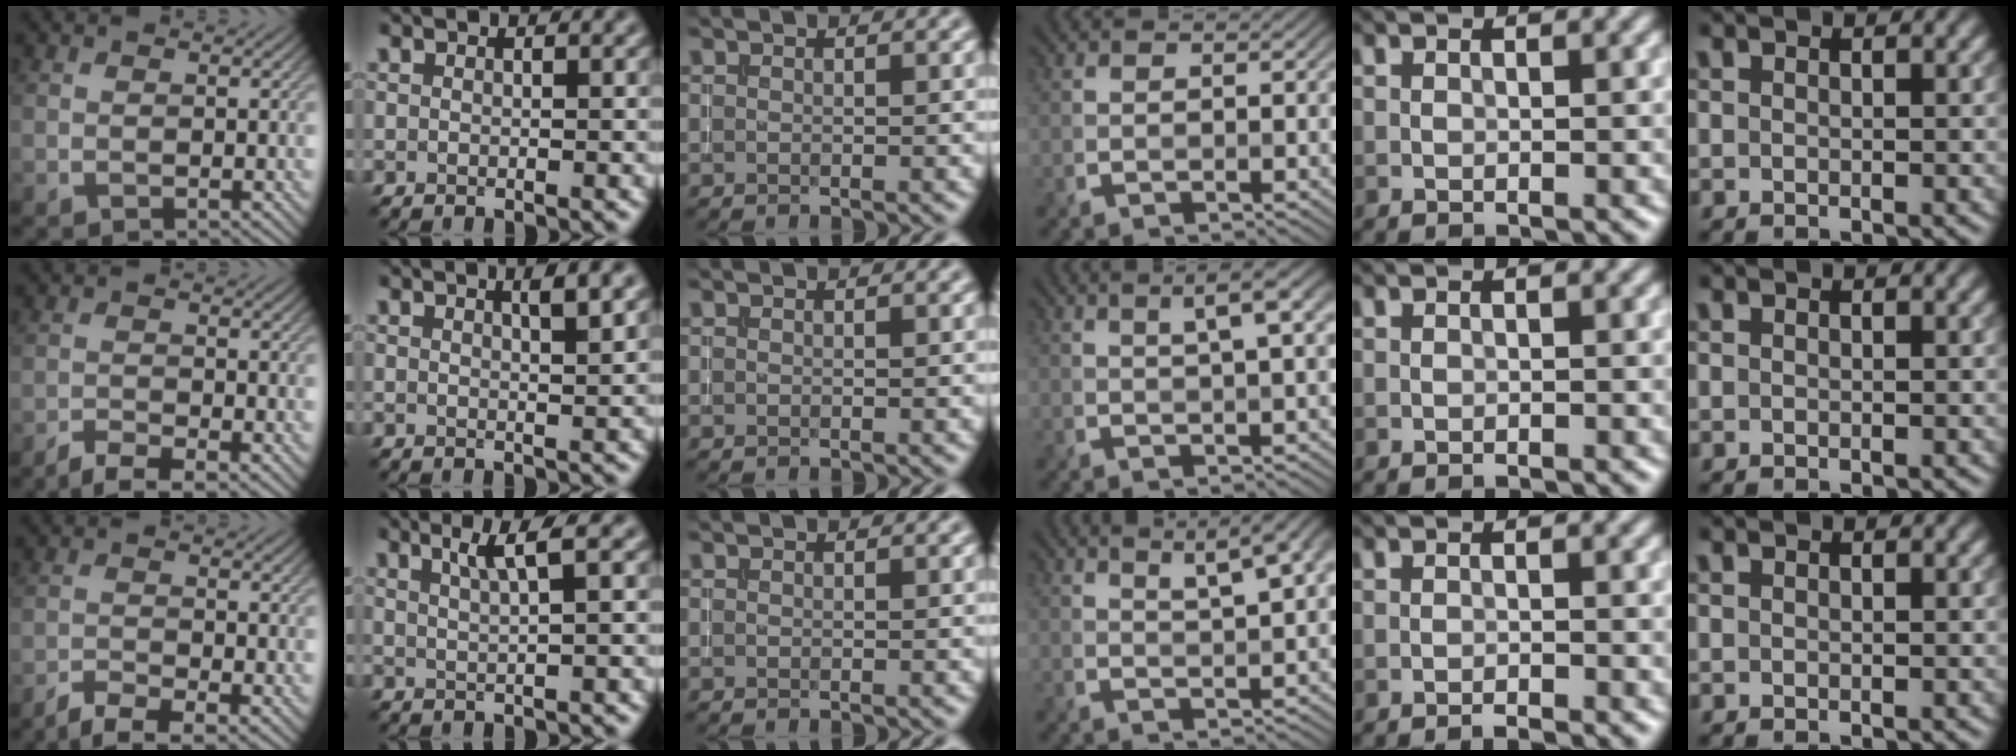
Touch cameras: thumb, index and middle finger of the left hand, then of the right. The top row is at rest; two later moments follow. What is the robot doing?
{"motion": "pour", "object": "almond"}